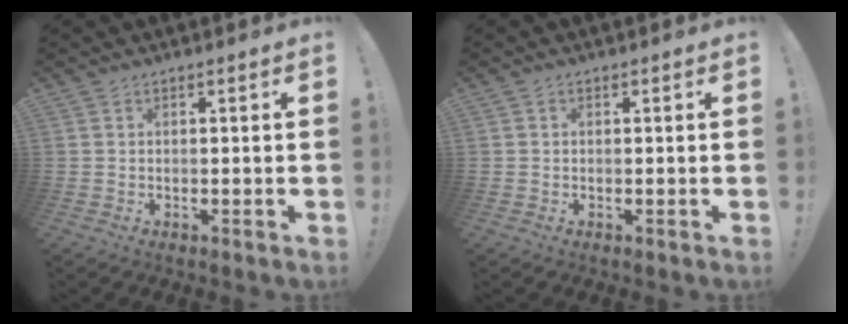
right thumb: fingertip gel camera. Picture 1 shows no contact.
{"total": 0.0}